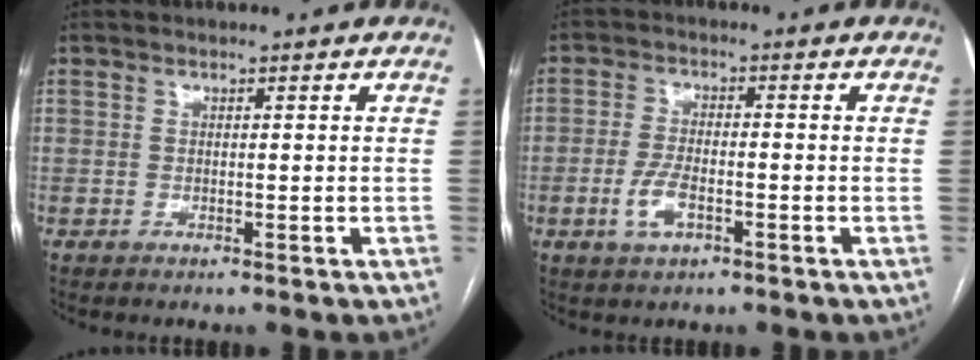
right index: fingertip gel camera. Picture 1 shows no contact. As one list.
[{"total": 4.6, "force": [-1.8, 1.9, 3.8], "torque": [-0.081, -0.001, -0.032]}]